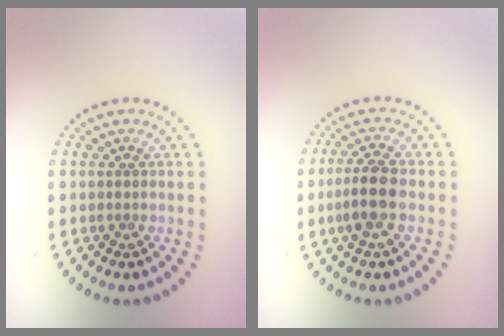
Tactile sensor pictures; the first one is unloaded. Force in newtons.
{"total": 3.4, "press": 3.3, "slide": 0.9}